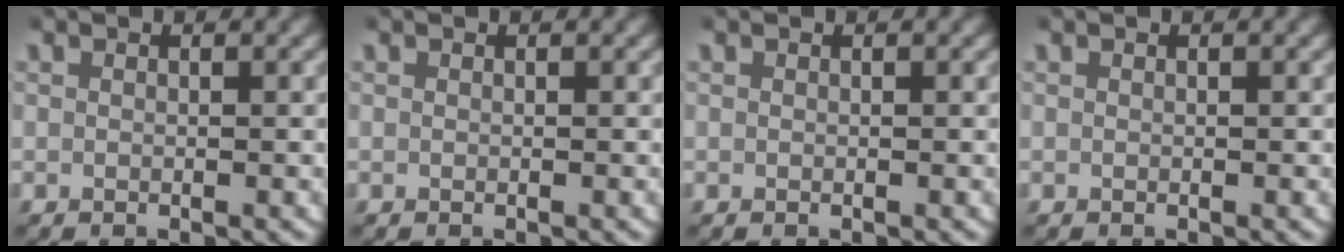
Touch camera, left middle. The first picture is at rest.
{"total": 0.0}
{"total": 0.0}
{"total": 0.0}